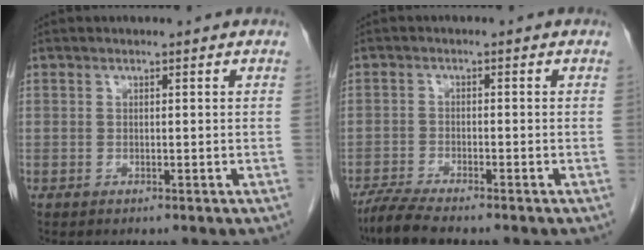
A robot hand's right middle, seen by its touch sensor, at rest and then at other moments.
{"total": 4.6, "force": [-4.0, 0.1, 2.4], "torque": [-0.050, -0.015, -0.074]}